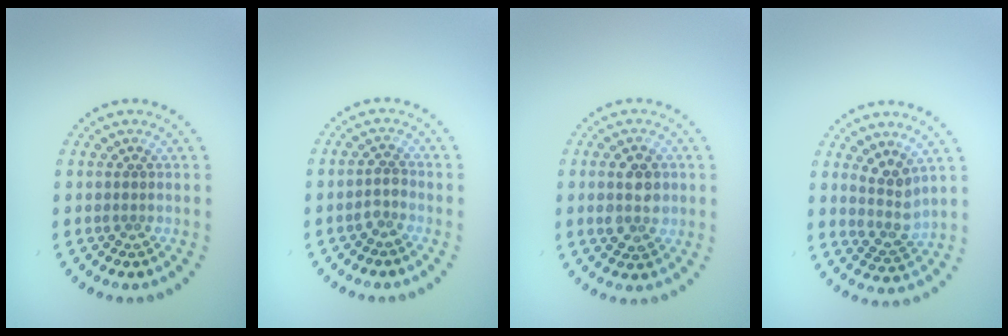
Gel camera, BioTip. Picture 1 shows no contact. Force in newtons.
{"total": 1.3, "press": 1.0, "slide": 0.8}
{"total": 3.5, "press": 3.5, "slide": 0.1}
{"total": 2.6, "press": 2.1, "slide": 1.6}